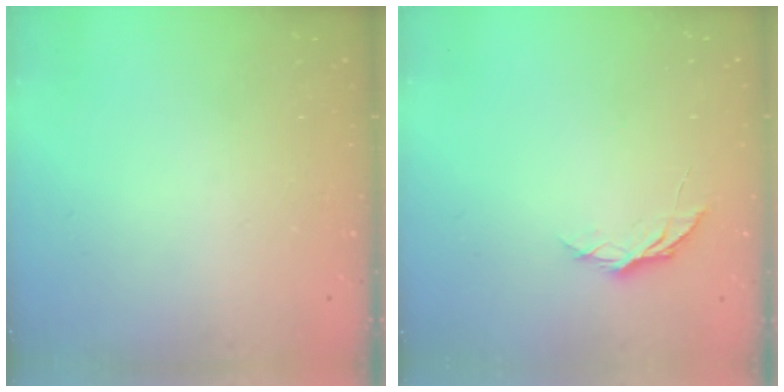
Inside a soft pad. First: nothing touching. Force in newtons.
{"total": 5.1, "press": 5.1, "slide": 0.4}